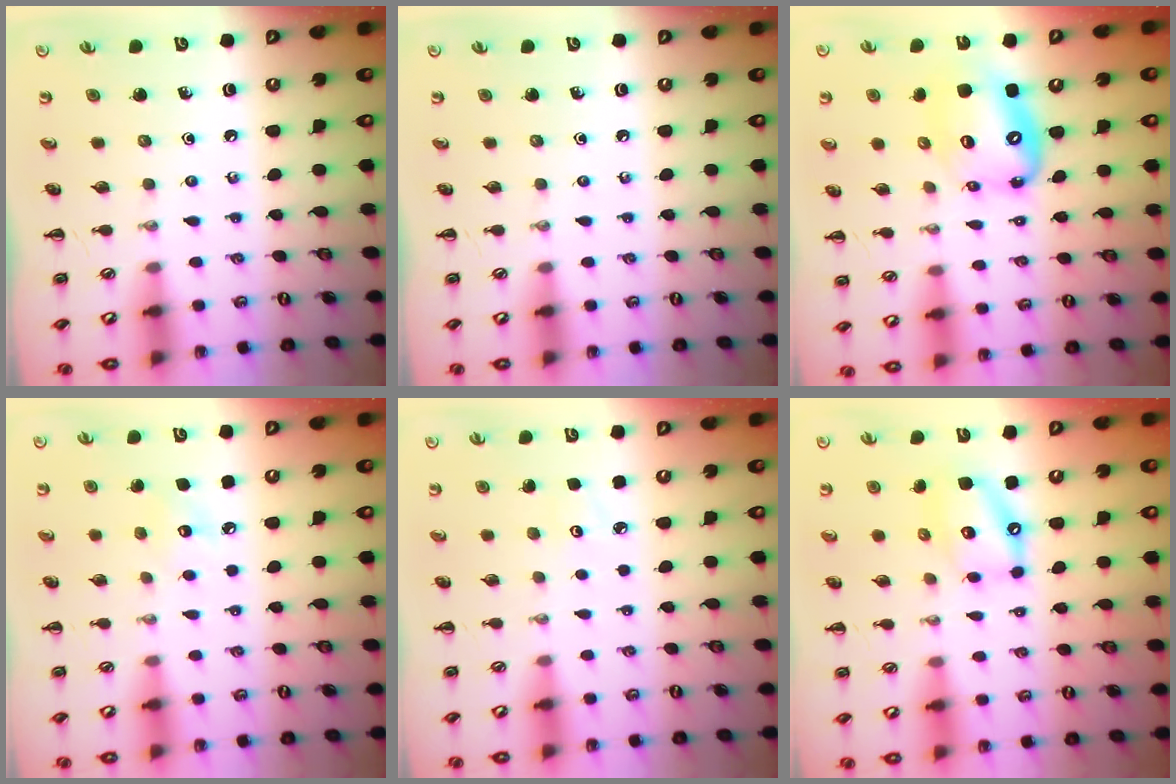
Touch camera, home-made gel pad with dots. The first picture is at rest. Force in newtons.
{"total": 0.0}
{"total": 12.7, "press": 12.2, "slide": 3.6}
{"total": 6.7, "press": 6.5, "slide": 1.7}
{"total": 2.8, "press": 2.7, "slide": 0.8}
{"total": 12.3, "press": 12.0, "slide": 2.5}